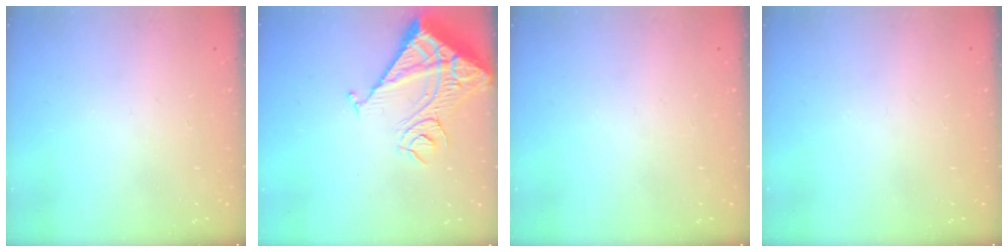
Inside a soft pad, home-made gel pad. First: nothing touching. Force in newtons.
{"total": 17.3, "press": 17.1, "slide": 2.3}
{"total": 0.0}
{"total": 0.0}